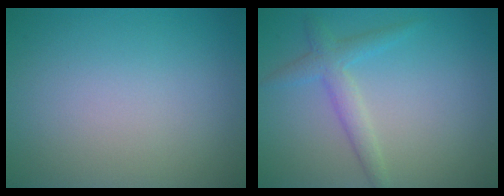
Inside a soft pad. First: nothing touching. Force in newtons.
{"total": 2.4, "press": 2.4, "slide": 0.1}